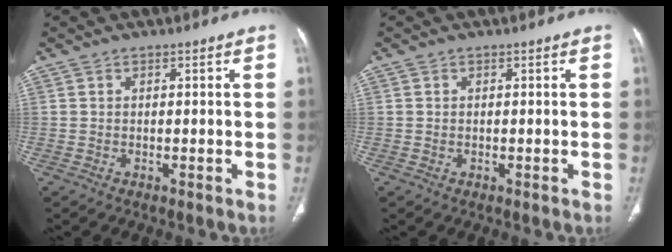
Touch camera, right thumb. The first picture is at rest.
{"total": 0.0}